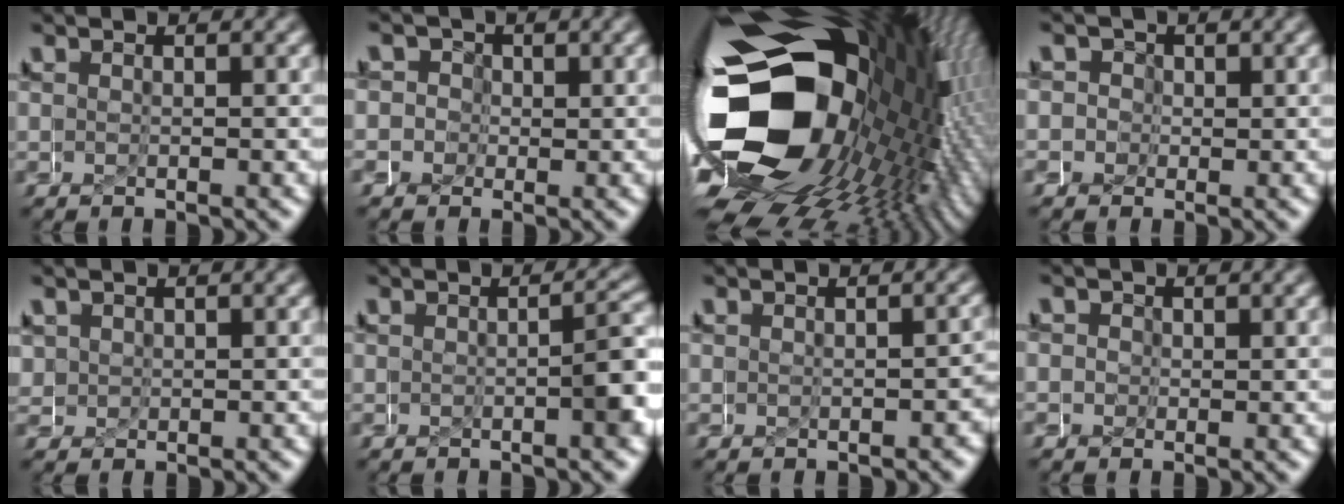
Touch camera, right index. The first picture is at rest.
{"total": 6.8, "force": [-1.4, 6.4, 1.7], "torque": [-0.076, -0.027, -0.037]}
{"total": 37.5, "force": [-1.6, 22.2, 30.2], "torque": [-0.431, -0.042, -0.019]}
{"total": 5.3, "force": [-1.4, 5.0, 1.2], "torque": [-0.056, -0.020, -0.034]}
{"total": 1.5, "force": [0.1, 1.3, 0.6], "torque": [-0.026, -0.003, 0.003]}
{"total": 2.6, "force": [-0.8, 0.9, 2.3], "torque": [-0.022, 0.008, -0.017]}
{"total": 0.6, "force": [-0.5, 0.2, 0.3], "torque": [0.000, 0.001, -0.007]}
{"total": 2.3, "force": [-0.7, 2.1, 0.6], "torque": [-0.030, -0.009, -0.017]}